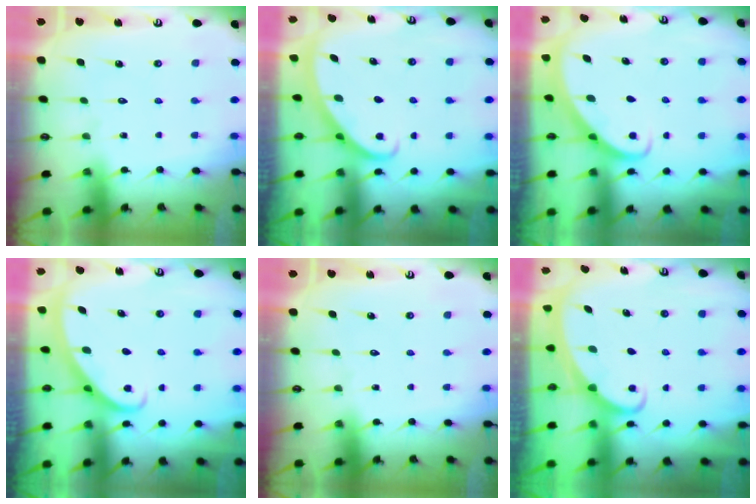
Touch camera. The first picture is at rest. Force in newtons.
{"total": 3.0, "press": 3.0, "slide": 0.1}
{"total": 2.7, "press": 2.7, "slide": 0.1}
{"total": 3.0, "press": 3.0, "slide": 0.1}
{"total": 0.0}
{"total": 2.1, "press": 2.0, "slide": 0.3}